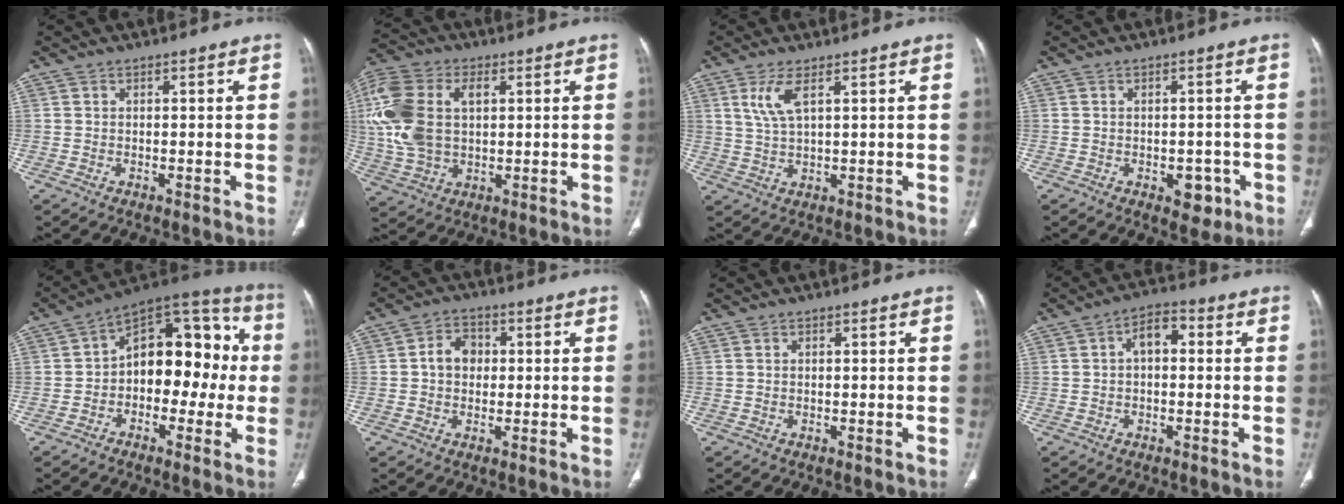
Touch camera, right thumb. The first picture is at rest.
{"total": 17.3, "force": [2.9, 11.1, 13.0], "torque": [-0.297, 0.009, 0.056]}
{"total": 4.9, "force": [2.2, 1.3, 4.2], "torque": [-0.100, -0.008, 0.055]}
{"total": 4.5, "force": [-1.9, 2.7, 3.1], "torque": [-0.018, 0.007, -0.017]}
{"total": 16.6, "force": [-0.6, 10.5, 12.9], "torque": [-0.119, 0.056, -0.026]}
{"total": 5.3, "force": [0.3, 4.2, 3.1], "torque": [-0.035, 0.015, -0.002]}
{"total": 0.0}
{"total": 5.3, "force": [0.4, 3.2, 4.2], "torque": [-0.050, 0.019, -0.005]}